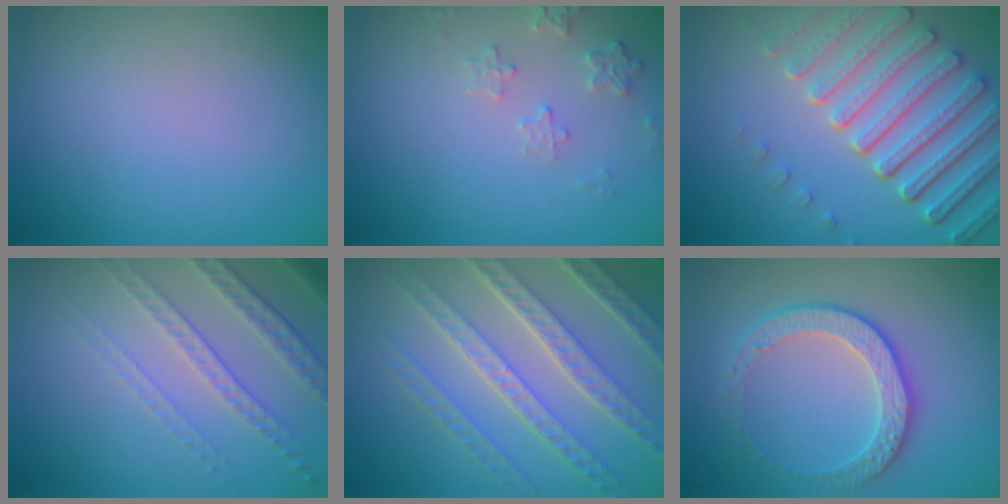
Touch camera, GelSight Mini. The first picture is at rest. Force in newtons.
{"total": 1.9, "press": 1.8, "slide": 0.2}
{"total": 7.5, "press": 5.7, "slide": 4.9}
{"total": 4.6, "press": 3.1, "slide": 3.3}
{"total": 7.9, "press": 5.6, "slide": 5.6}
{"total": 3.2, "press": 2.8, "slide": 1.6}